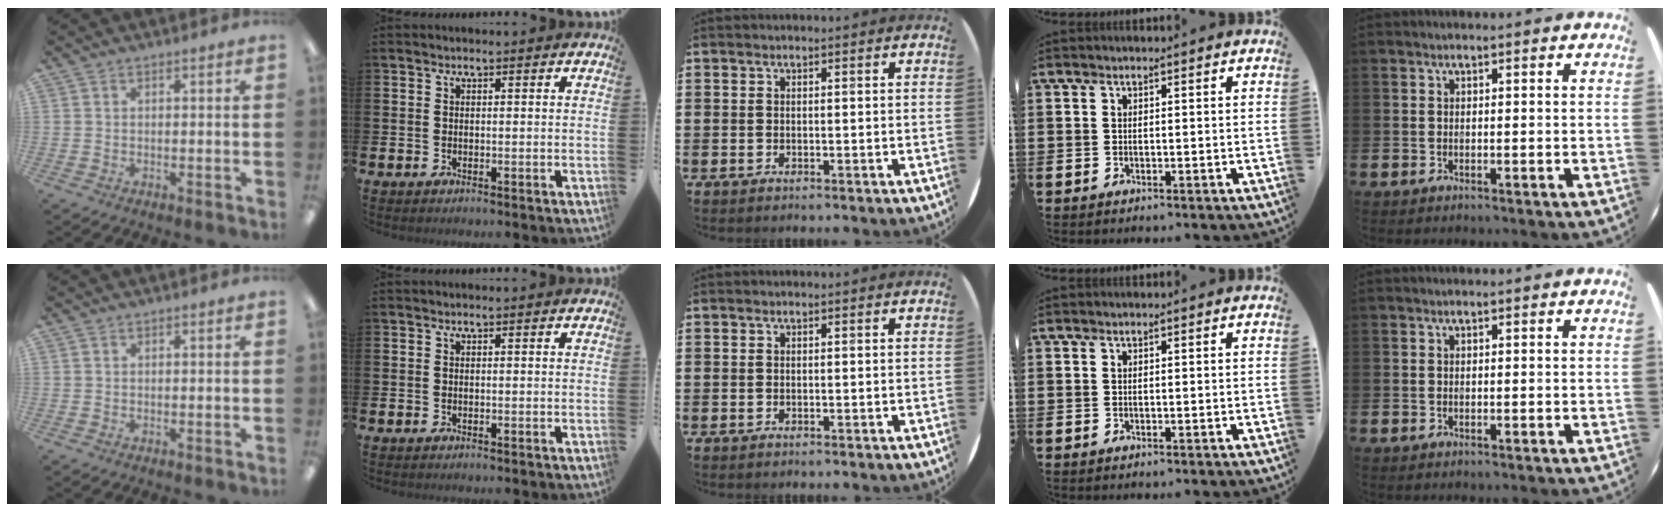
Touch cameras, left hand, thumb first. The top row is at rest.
{}